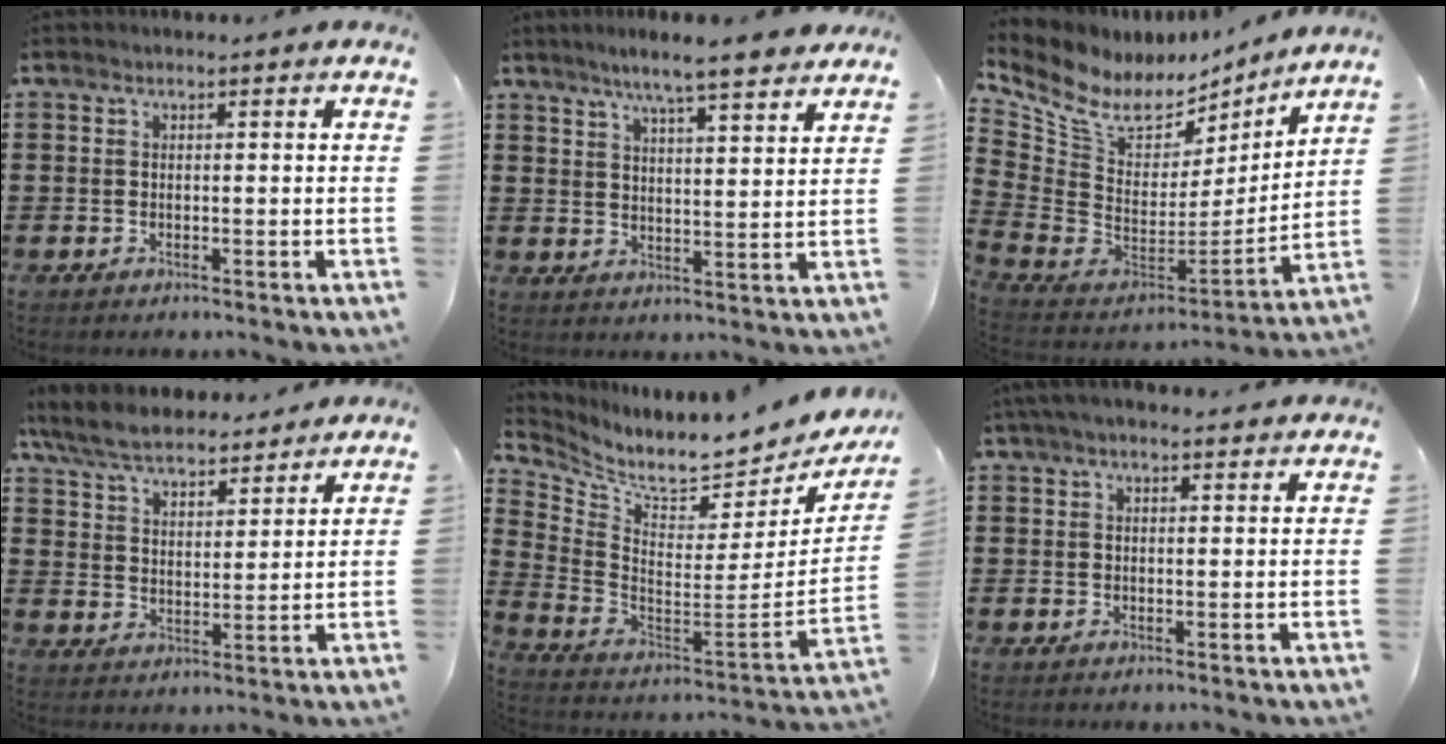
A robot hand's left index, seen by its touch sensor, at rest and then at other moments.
{"total": 6.0, "force": [5.2, 0.1, 2.9], "torque": [-0.073, -0.018, 0.091]}
{"total": 7.6, "force": [5.4, 4.4, 3.0], "torque": [-0.100, -0.044, 0.098]}
{"total": 7.0, "force": [6.4, 1.7, 2.0], "torque": [-0.067, -0.024, 0.117]}
{"total": 6.7, "force": [6.2, 0.8, 2.4], "torque": [-0.068, -0.073, 0.100]}
{"total": 2.6, "force": [2.1, 0.8, 1.4], "torque": [-0.032, 0.004, 0.040]}